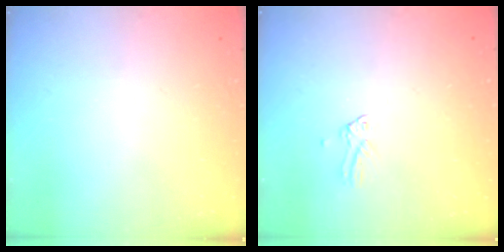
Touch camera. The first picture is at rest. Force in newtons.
{"total": 0.0}